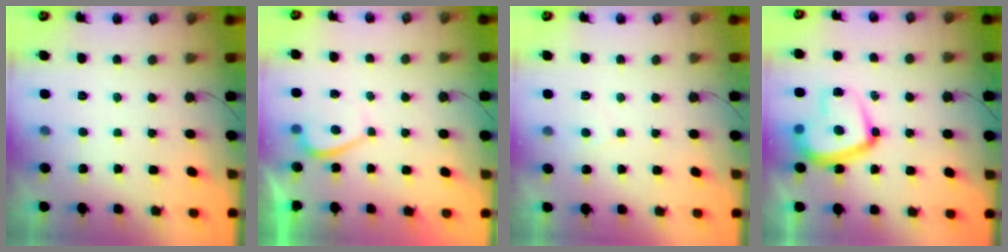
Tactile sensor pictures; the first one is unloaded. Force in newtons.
{"total": 2.3, "press": 2.1, "slide": 0.7}
{"total": 1.6, "press": 1.6, "slide": 0.2}
{"total": 16.9, "press": 16.9, "slide": 1.5}